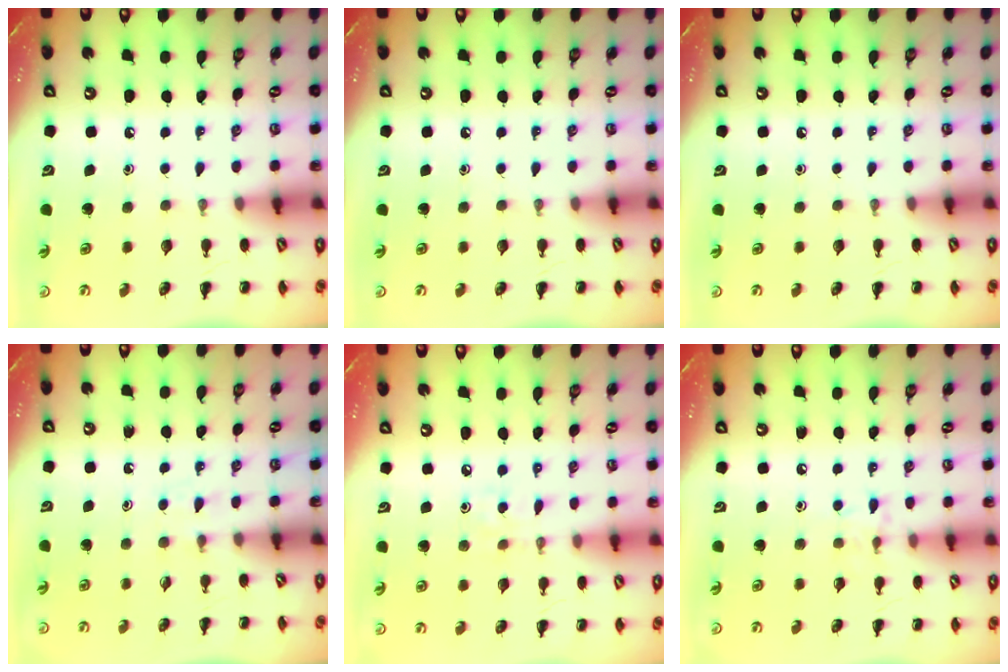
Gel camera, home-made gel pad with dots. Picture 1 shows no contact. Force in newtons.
{"total": 0.0}
{"total": 0.0}
{"total": 2.9, "press": 2.7, "slide": 1.2}
{"total": 2.1, "press": 2.0, "slide": 0.6}
{"total": 6.8, "press": 6.5, "slide": 1.9}